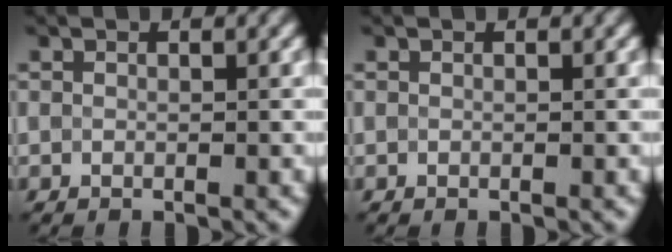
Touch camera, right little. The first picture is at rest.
{"total": 0.0}